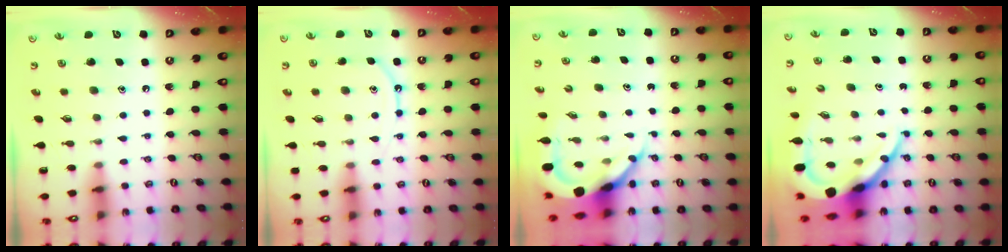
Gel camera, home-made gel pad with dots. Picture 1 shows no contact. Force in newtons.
{"total": 8.2, "press": 8.1, "slide": 0.9}
{"total": 9.9, "press": 9.8, "slide": 1.2}
{"total": 14.6, "press": 14.5, "slide": 1.6}